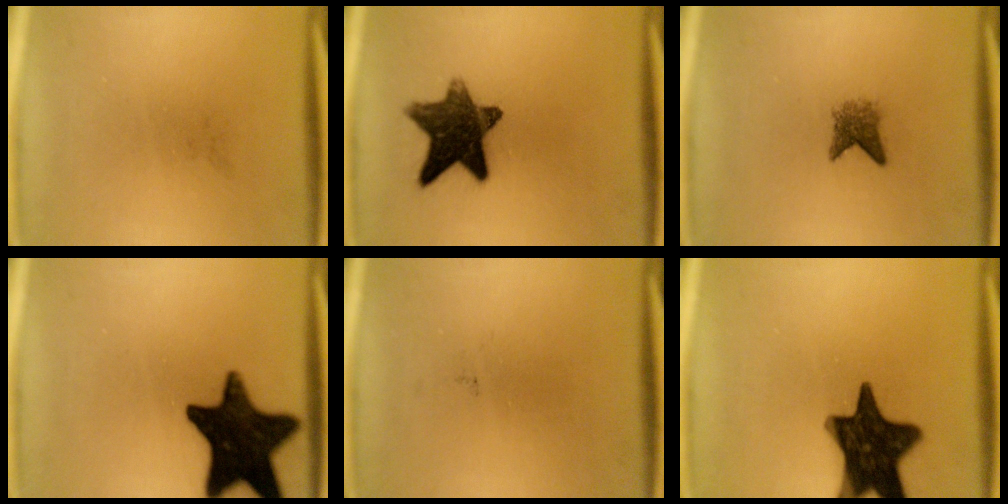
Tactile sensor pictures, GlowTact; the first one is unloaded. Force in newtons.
{"total": 12.3}
{"total": 2.6}
{"total": 18.1}
{"total": 0.0}
{"total": 16.6}